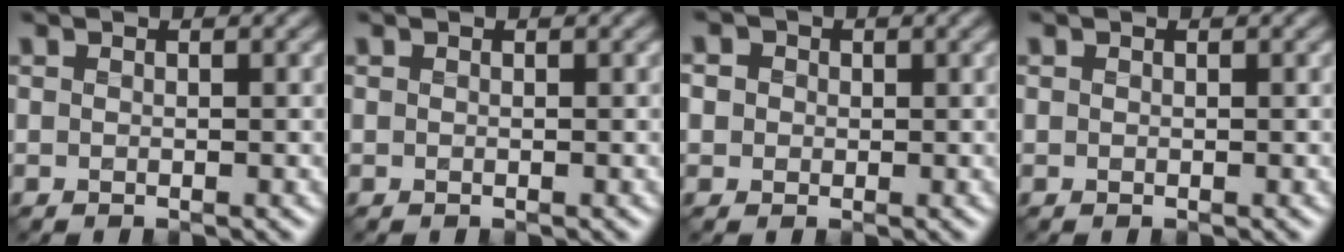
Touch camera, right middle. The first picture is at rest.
{"total": 0.0}
{"total": 4.0, "force": [1.6, 3.3, 1.7], "torque": [-0.038, 0.025, 0.006]}
{"total": 0.0}